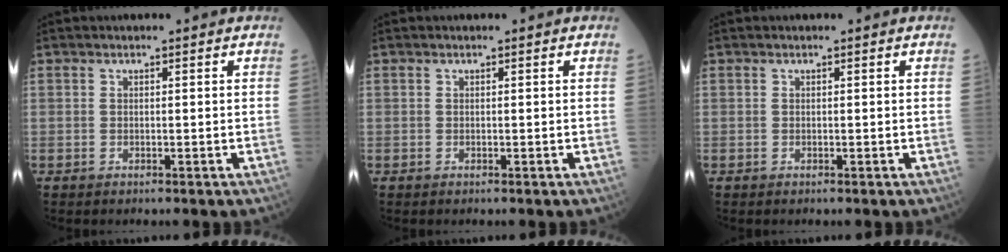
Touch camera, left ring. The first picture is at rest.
{"total": 0.0}
{"total": 0.0}